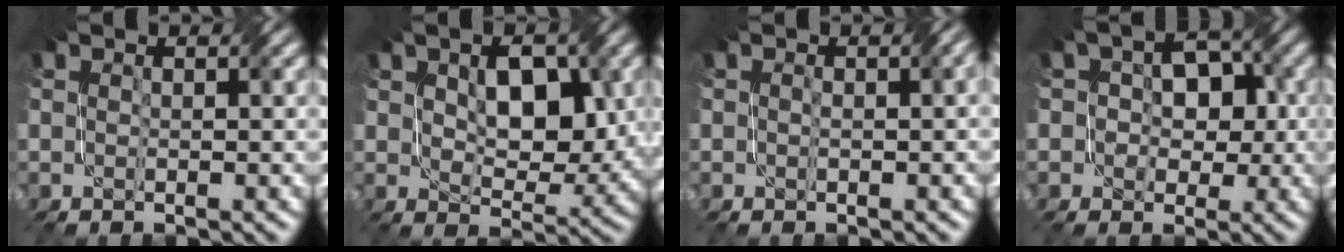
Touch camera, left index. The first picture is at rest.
{"total": 5.8, "force": [1.3, 3.5, 4.5], "torque": [-0.072, -0.009, 0.028]}
{"total": 1.6, "force": [-0.3, 0.4, 1.5], "torque": [-0.019, -0.002, 0.001]}
{"total": 4.9, "force": [-0.1, 3.7, 3.2], "torque": [-0.022, 0.011, -0.006]}